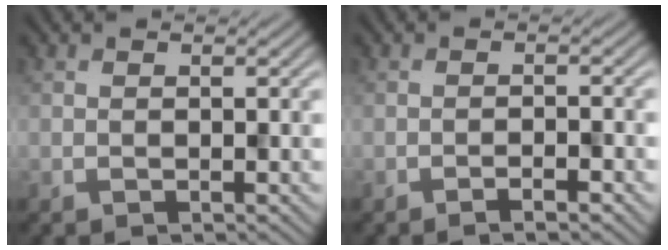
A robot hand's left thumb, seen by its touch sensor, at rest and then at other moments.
{"total": 1.9, "force": [-1.3, 0.2, 1.4], "torque": [-0.023, 0.004, -0.024]}